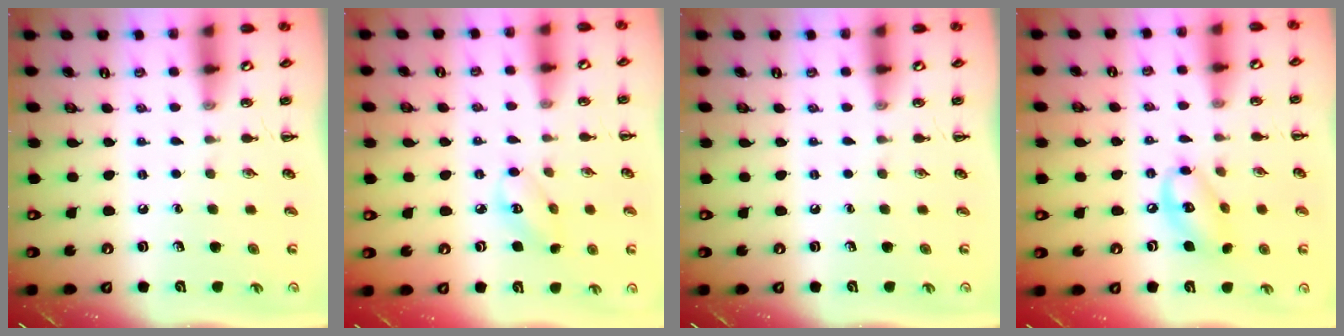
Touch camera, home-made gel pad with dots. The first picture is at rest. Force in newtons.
{"total": 3.8, "press": 3.8, "slide": 0.4}
{"total": 0.0}
{"total": 10.7, "press": 10.5, "slide": 2.1}